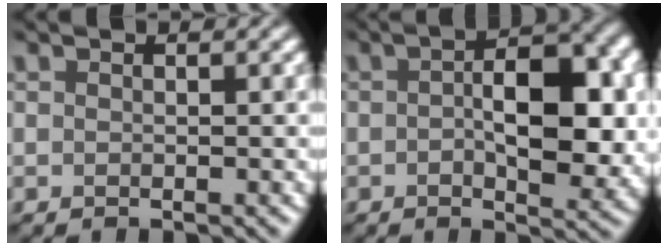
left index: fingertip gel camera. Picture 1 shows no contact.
{"total": 8.2, "force": [0.2, 3.8, 7.3], "torque": [-0.101, 0.003, -0.001]}